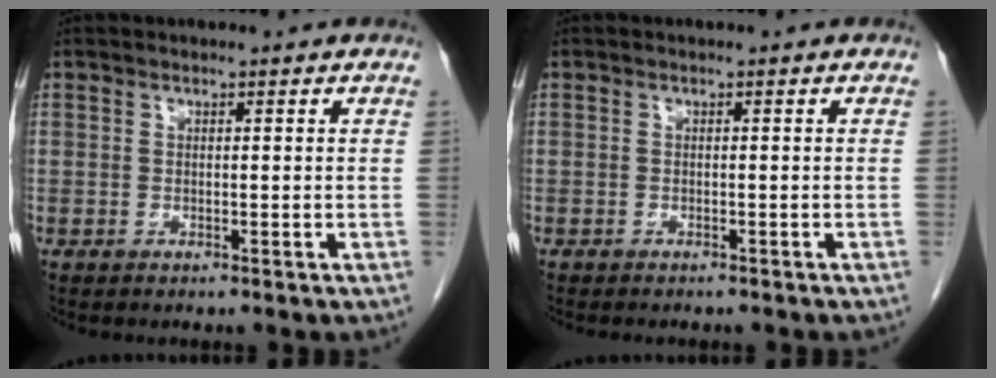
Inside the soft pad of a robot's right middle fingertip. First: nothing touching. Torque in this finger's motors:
{"motor_torque": [0.07, -0.06, 0.04, 0.03]}